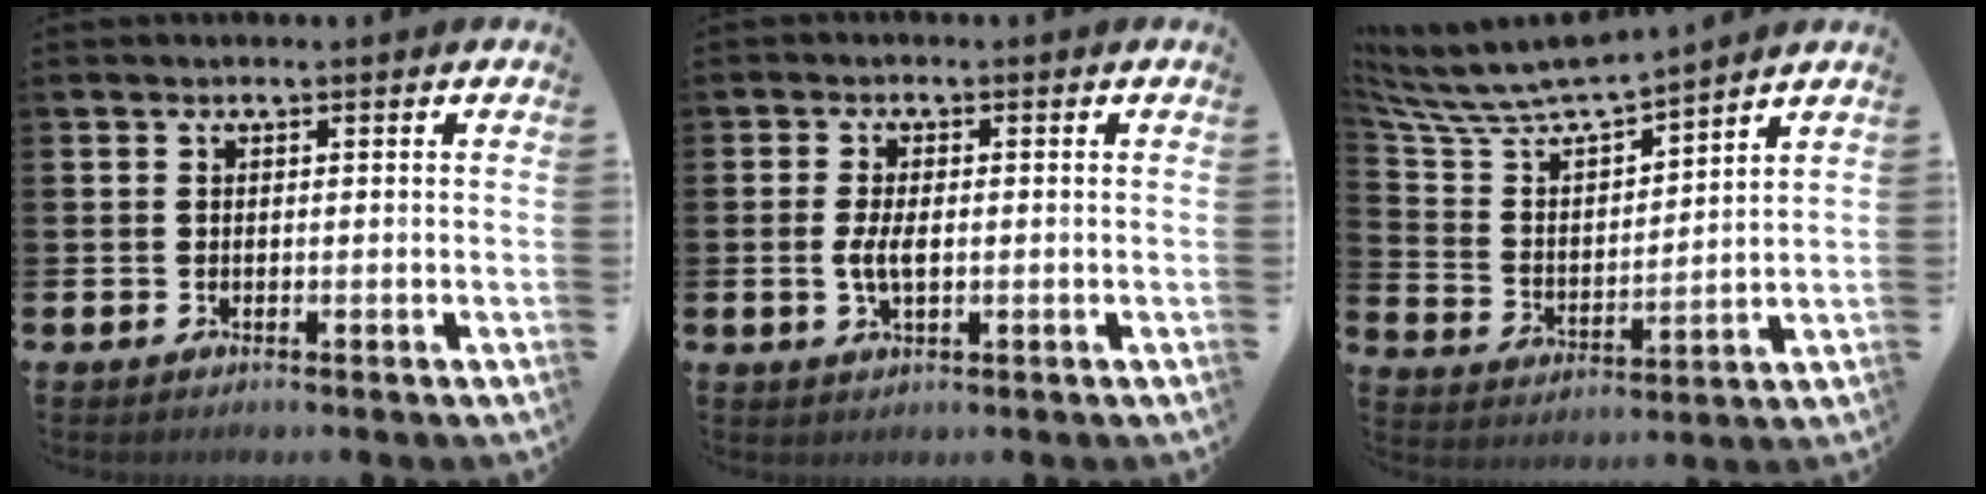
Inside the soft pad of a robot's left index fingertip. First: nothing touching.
{"total": 3.3, "force": [-0.1, 1.5, 3.0], "torque": [-0.052, 0.002, -0.004]}
{"total": 8.6, "force": [8.1, 1.5, 2.3], "torque": [-0.085, -0.060, 0.141]}